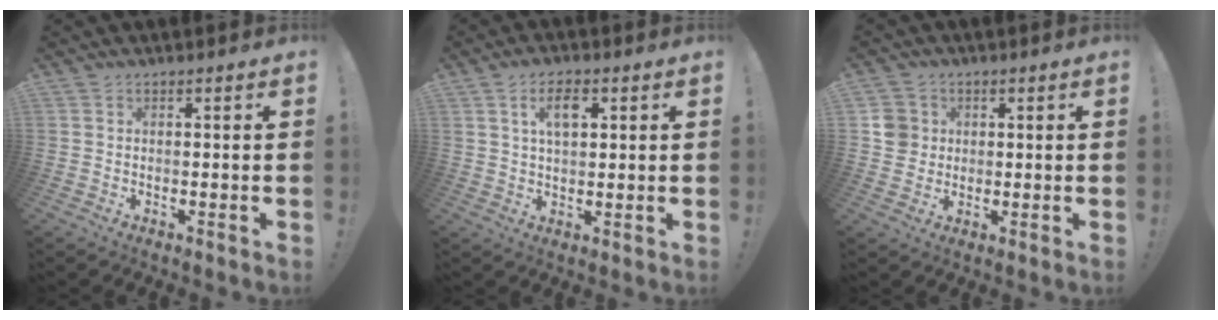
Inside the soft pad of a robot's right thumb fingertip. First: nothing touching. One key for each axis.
{"total": 6.6, "fx": 2.3, "fy": 3.4, "fz": 5.2, "tx": -0.081, "ty": 0.002, "tz": 0.035}
{"total": 6.0, "fx": 1.0, "fy": 5.7, "fz": 1.5, "tx": -0.016, "ty": 0.001, "tz": 0.019}